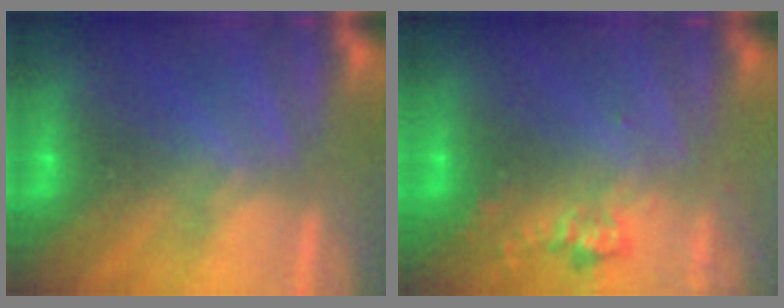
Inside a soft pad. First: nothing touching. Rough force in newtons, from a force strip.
{"total": 2.4}